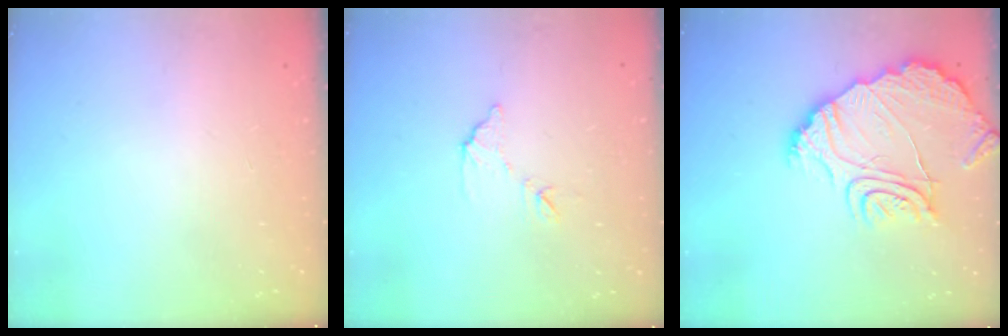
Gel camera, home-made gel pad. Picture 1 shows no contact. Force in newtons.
{"total": 7.4, "press": 7.4, "slide": 0.2}
{"total": 15.7, "press": 15.6, "slide": 1.7}